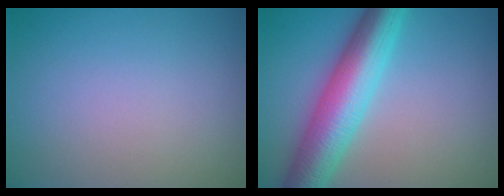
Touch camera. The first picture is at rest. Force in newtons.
{"total": 8.0, "press": 8.0, "slide": 0.1}